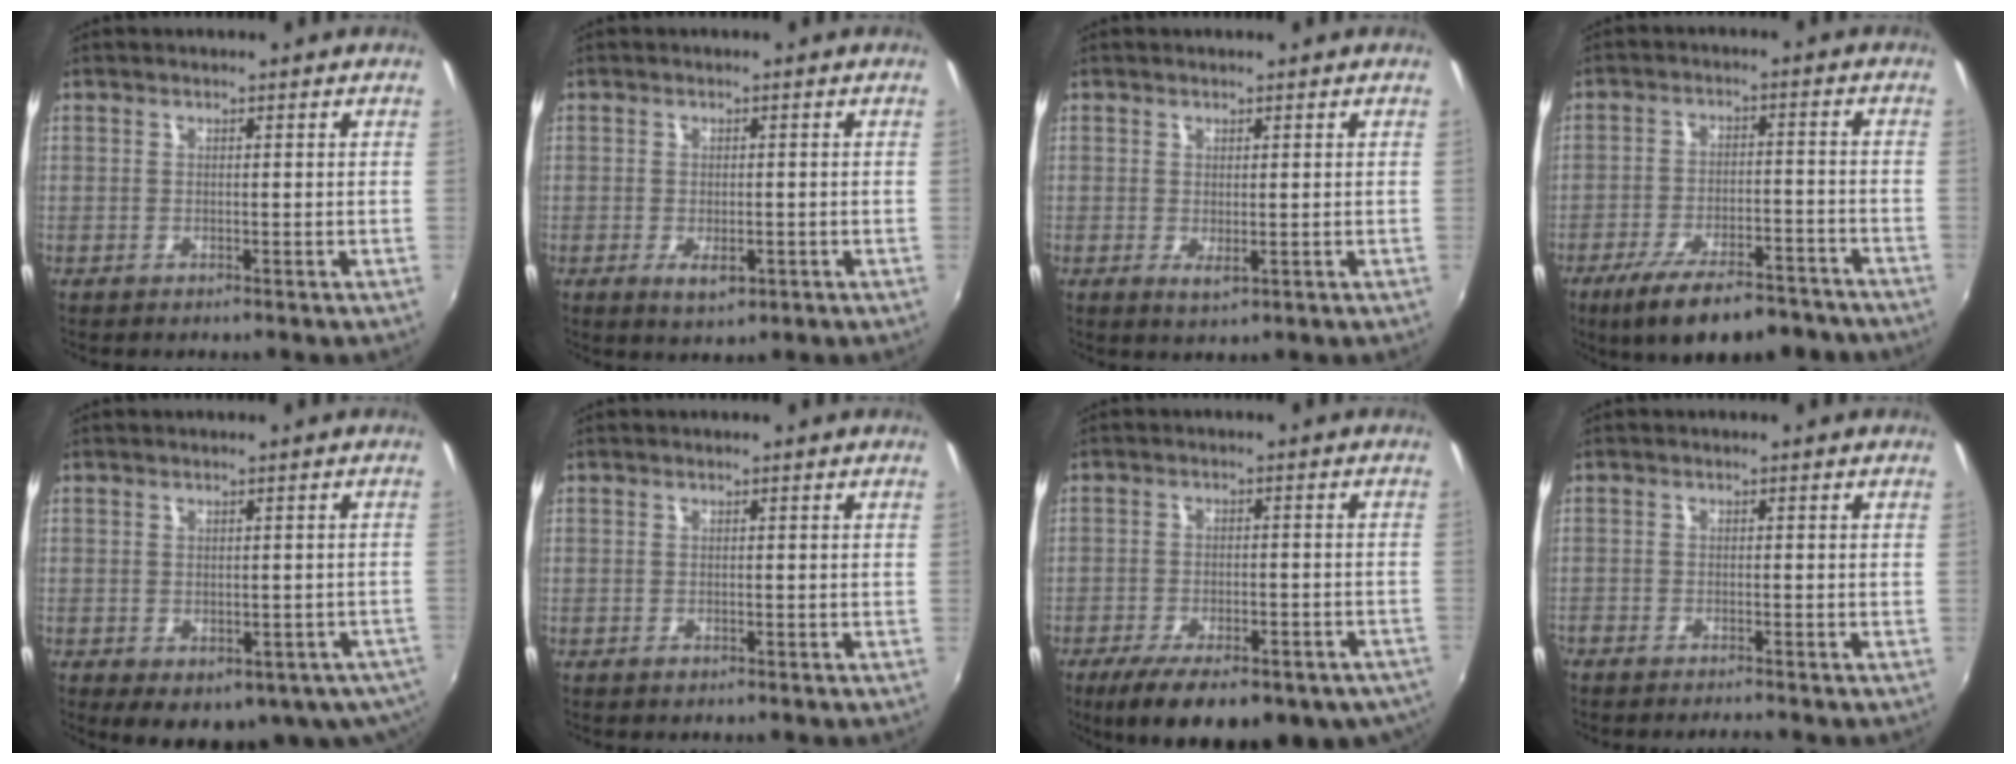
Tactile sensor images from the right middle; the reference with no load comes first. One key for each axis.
{"total": 3.6, "fx": -1.3, "fy": 1.7, "fz": 2.9, "tx": -0.054, "ty": -0.009, "tz": -0.016}
{"total": 1.7, "fx": 0.0, "fy": 0.6, "fz": 1.6, "tx": -0.027, "ty": -0.005, "tz": 0.002}
{"total": 16.1, "fx": -12.5, "fy": 5.0, "fz": 8.8, "tx": -0.163, "ty": -0.022, "tz": -0.179}
{"total": 11.4, "fx": -5.4, "fy": 6.8, "fz": 7.4, "tx": -0.119, "ty": -0.025, "tz": -0.053}
{"total": 0.6, "fx": -0.4, "fy": 0.4, "fz": 0.1, "tx": -0.004, "ty": -0.004, "tz": -0.008}
{"total": 19.4, "fx": -13.4, "fy": 7.9, "fz": 11.7, "tx": -0.211, "ty": -0.042, "tz": -0.176}
{"total": 2.5, "fx": -2.4, "fy": 0.1, "fz": 0.7, "tx": -0.028, "ty": -0.012, "tz": -0.045}